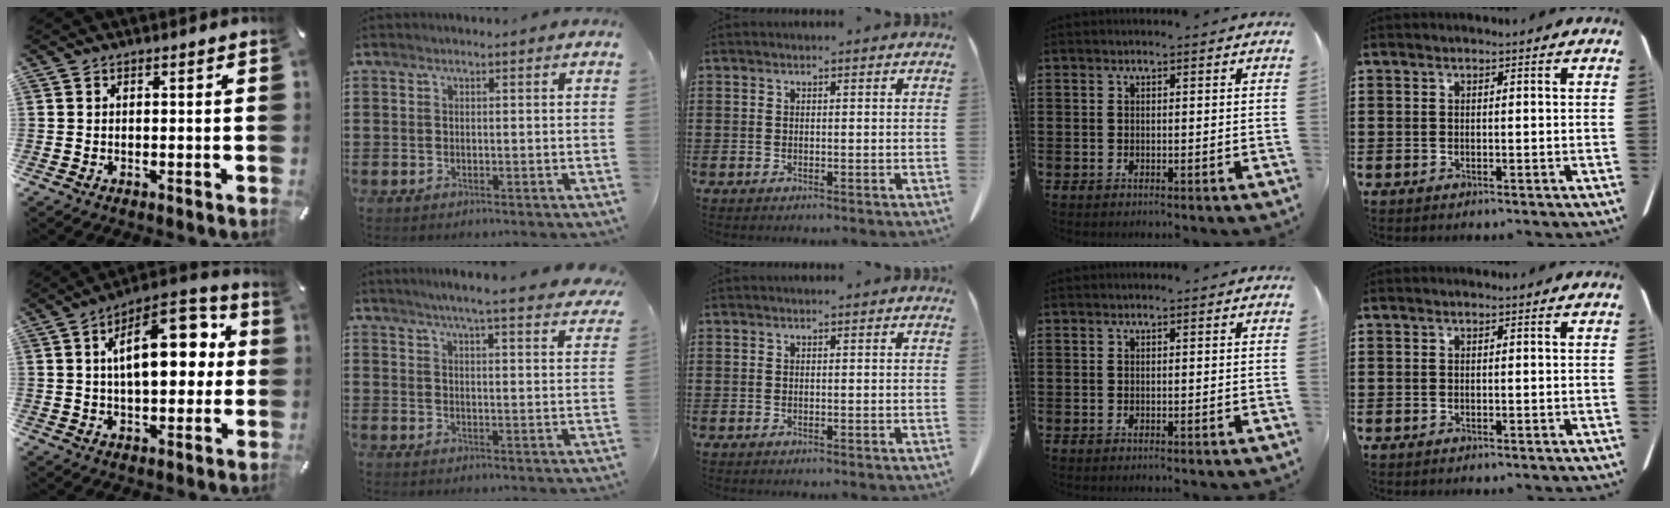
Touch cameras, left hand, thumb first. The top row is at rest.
{"thumb": {"total": 17.4, "force": [4.2, 8.9, 14.3], "torque": [-0.197, -0.009, 0.065]}, "index": {"total": 4.9, "force": [4.4, -0.6, 1.9], "torque": [-0.054, -0.024, 0.074]}}